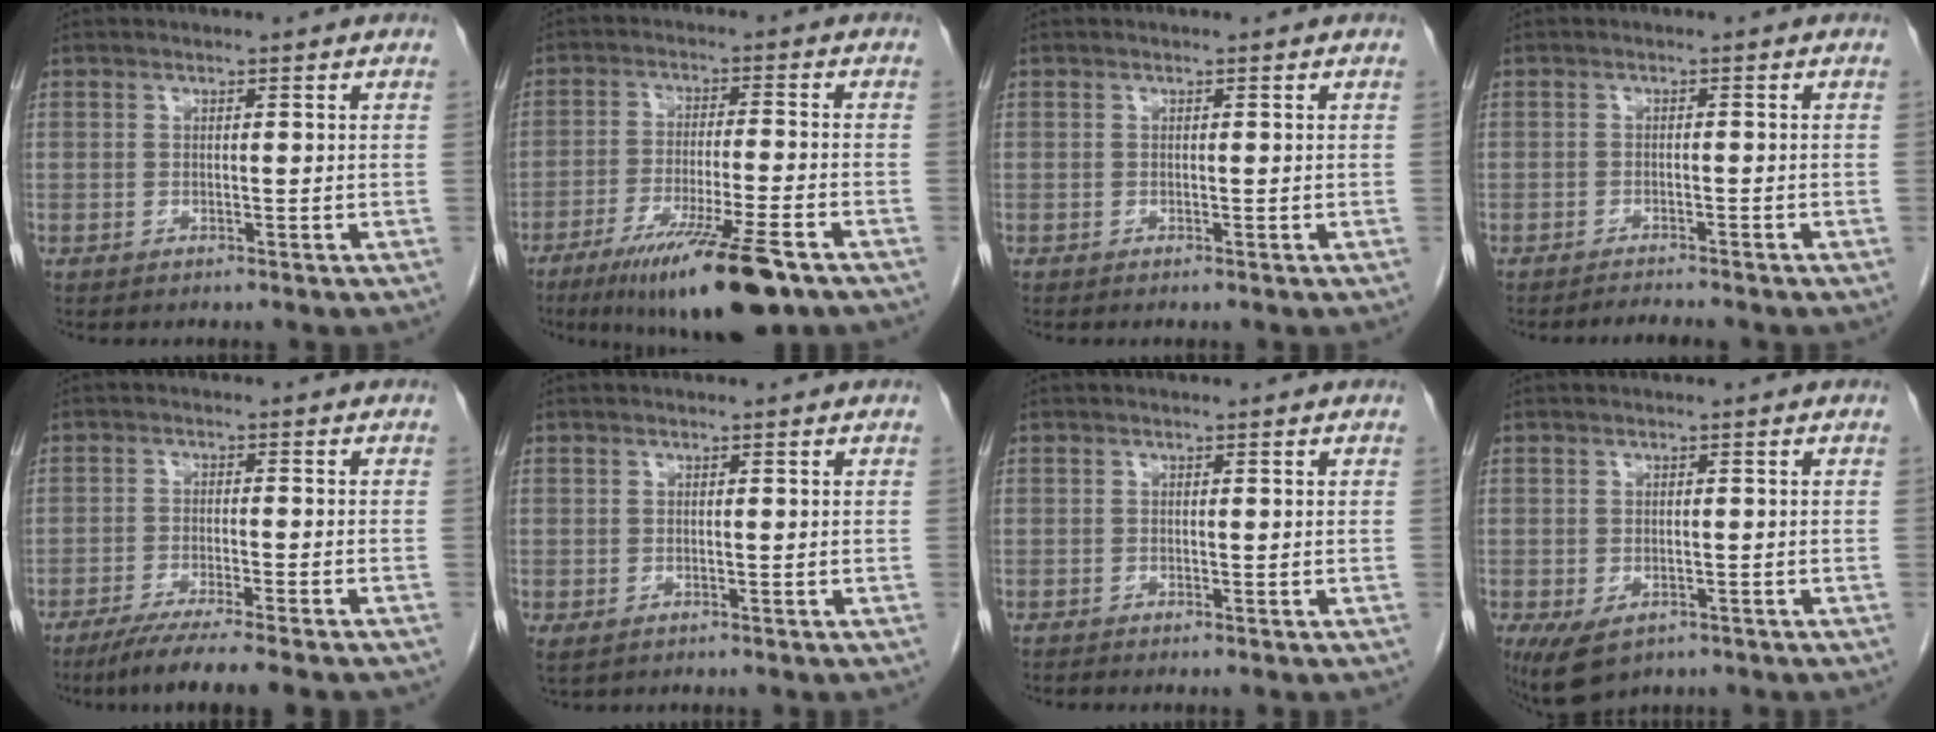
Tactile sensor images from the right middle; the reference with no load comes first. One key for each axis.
{"total": 14.6, "fx": -9.3, "fy": 1.4, "fz": 11.1, "tx": -0.170, "ty": -0.036, "tz": -0.151}
{"total": 0.0}
{"total": 2.3, "fx": -2.3, "fy": -0.3, "fz": 0.5, "tx": -0.008, "ty": -0.009, "tz": -0.032}
{"total": 9.7, "fx": -7.9, "fy": -0.1, "fz": 5.5, "tx": -0.072, "ty": -0.024, "tz": -0.120}
{"total": 0.9, "fx": -0.2, "fy": 0.7, "fz": 0.5, "tx": -0.010, "ty": -0.001, "tz": 0.004}
{"total": 0.0}
{"total": 5.3, "fx": -2.9, "fy": 3.2, "fz": 3.1, "tx": -0.056, "ty": -0.009, "tz": -0.040}